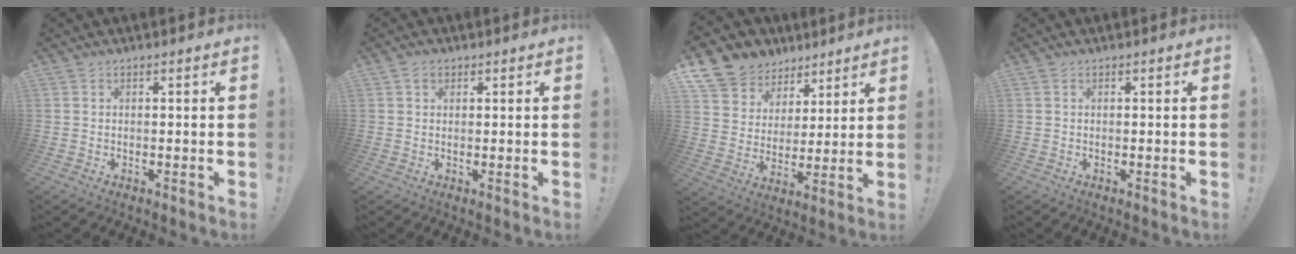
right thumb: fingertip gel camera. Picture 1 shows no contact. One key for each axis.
{"total": 1.9, "fx": 1.2, "fy": 1.3, "fz": 0.8, "tx": -0.011, "ty": 0.001, "tz": 0.021}
{"total": 11.6, "fx": 7.4, "fy": 8.6, "fz": 2.3, "tx": -0.047, "ty": -0.057, "tz": 0.153}
{"total": 0.0}